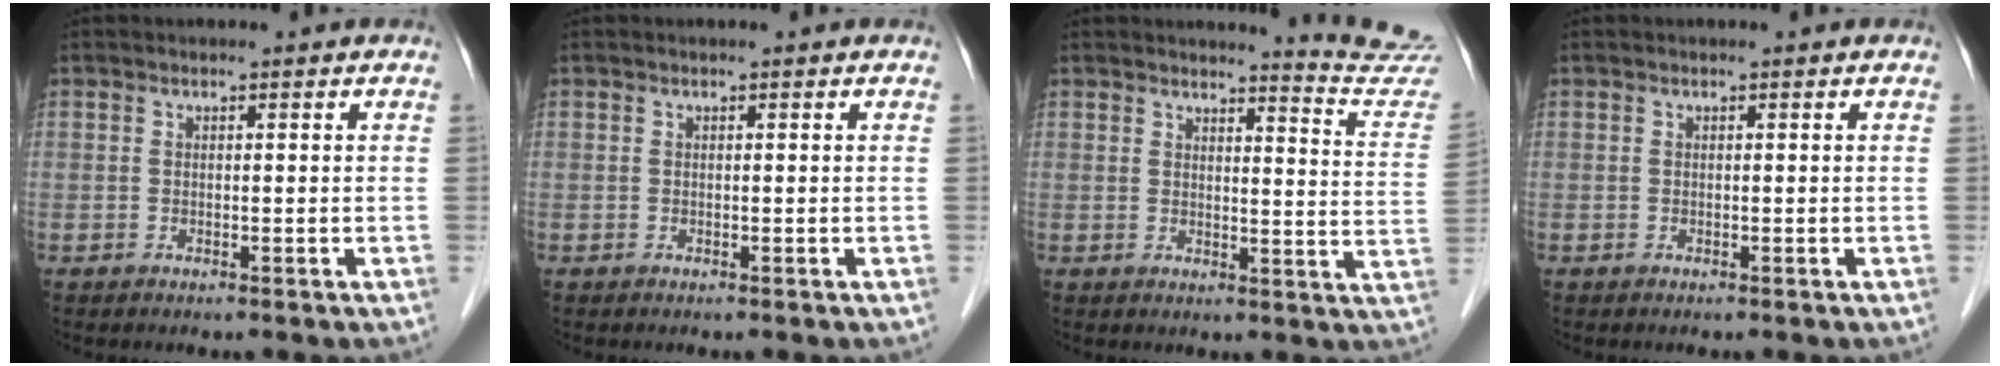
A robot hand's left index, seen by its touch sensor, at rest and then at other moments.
{"total": 0.0}
{"total": 10.3, "force": [10.2, -1.6, -0.2], "torque": [-0.006, -0.110, 0.097]}
{"total": 0.0}